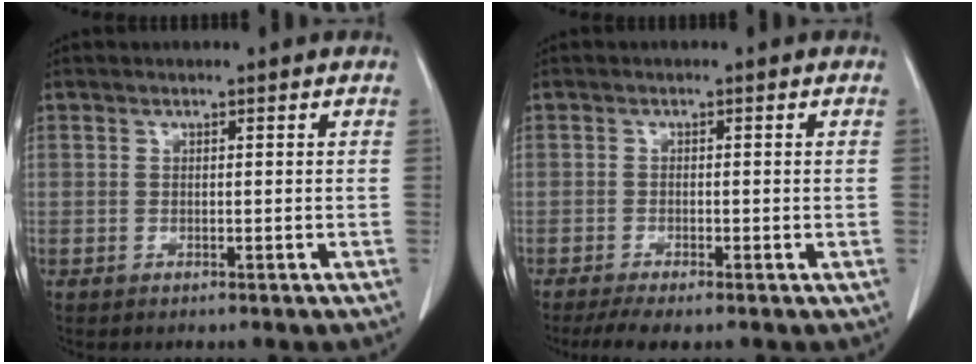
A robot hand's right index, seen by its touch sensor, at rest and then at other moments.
{"total": 2.8, "force": [-1.8, 0.5, 2.0], "torque": [-0.039, -0.007, -0.032]}